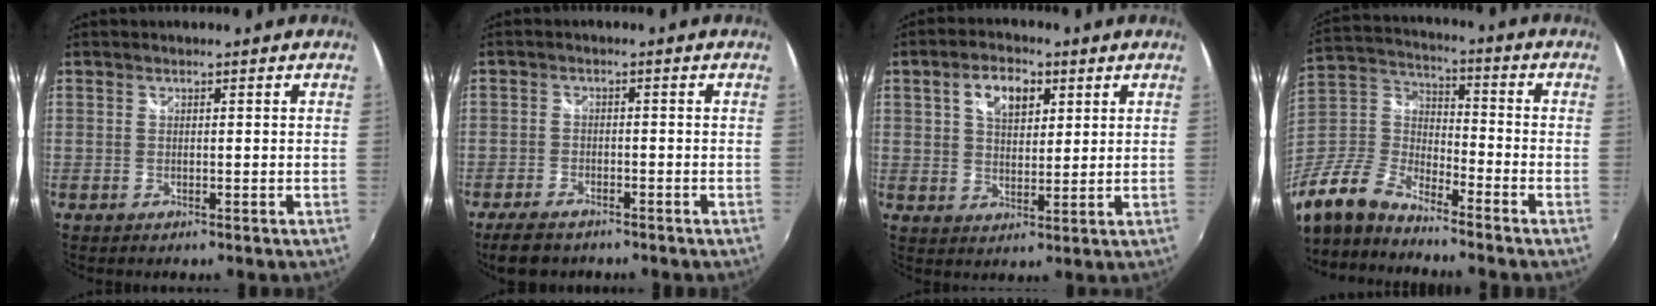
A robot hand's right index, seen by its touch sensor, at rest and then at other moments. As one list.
[{"total": 6.4, "force": [-5.1, 2.7, 2.8], "torque": [-0.079, -0.008, -0.089]}, {"total": 7.2, "force": [3.0, 4.2, 5.1], "torque": [-0.086, 0.017, 0.051]}, {"total": 13.9, "force": [-10.6, 5.4, 7.2], "torque": [-0.176, -0.001, -0.220]}]